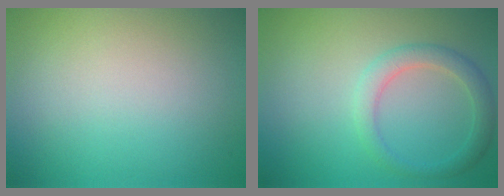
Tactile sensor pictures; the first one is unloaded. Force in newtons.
{"total": 2.6, "press": 2.6, "slide": 0.2}